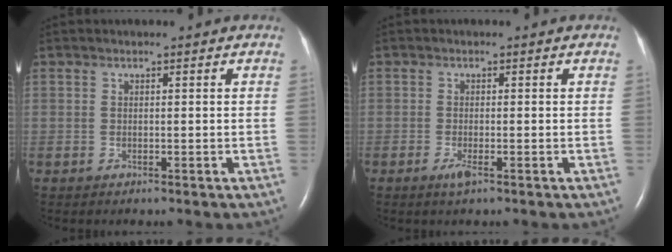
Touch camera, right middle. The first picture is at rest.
{"total": 1.6, "force": [-0.9, 0.1, 1.3], "torque": [-0.032, -0.004, -0.018]}